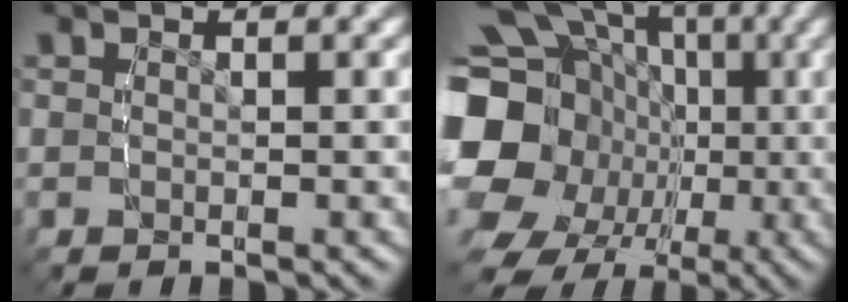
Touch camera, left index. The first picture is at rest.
{"total": 16.8, "force": [-0.9, 14.3, 8.8], "torque": [-0.168, -0.041, -0.010]}